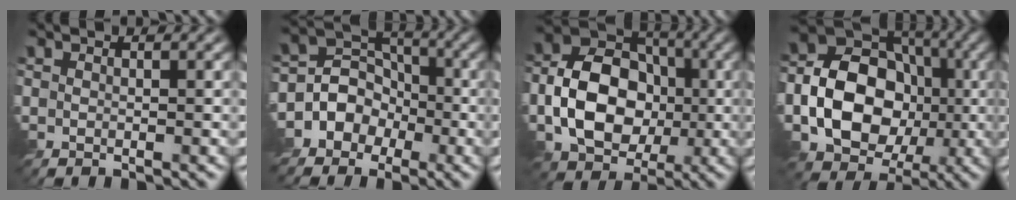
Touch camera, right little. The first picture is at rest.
{"total": 7.6, "force": [-3.6, 6.4, 1.7], "torque": [-0.013, 0.014, -0.087]}
{"total": 9.2, "force": [-1.7, 6.8, 6.0], "torque": [-0.105, 0.006, -0.039]}
{"total": 11.5, "force": [-2.2, 8.8, 7.1], "torque": [-0.120, -0.004, -0.049]}